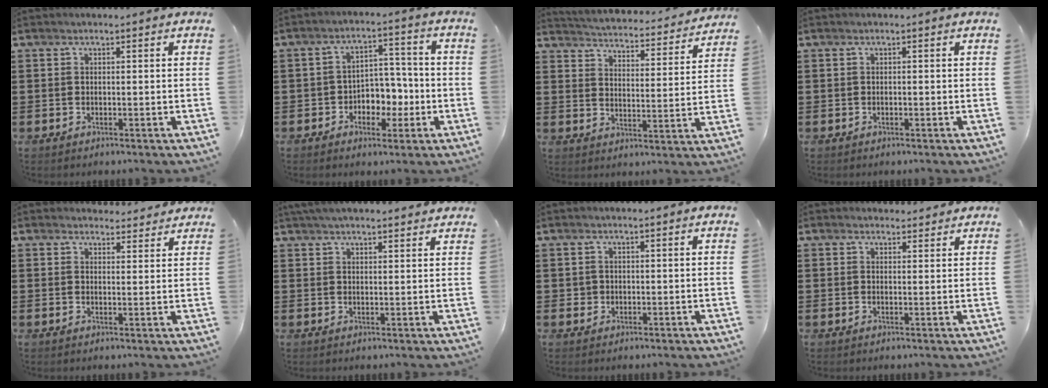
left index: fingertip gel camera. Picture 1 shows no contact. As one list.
[{"total": 4.9, "force": [-1.7, 4.0, 2.4], "torque": [-0.046, 0.008, -0.037]}, {"total": 3.7, "force": [3.7, -0.1, 0.1], "torque": [-0.026, -0.036, 0.057]}, {"total": 0.0}, {"total": 3.1, "force": [2.9, 0.8, 0.2], "torque": [-0.006, -0.012, 0.054]}, {"total": 3.2, "force": [3.1, 0.1, 0.8], "torque": [-0.023, -0.003, 0.060]}, {"total": 1.0, "force": [0.2, 1.0, 0.1], "torque": [-0.005, 0.005, 0.004]}, {"total": 1.7, "force": [1.7, 0.5, 0.1], "torque": [0.003, 0.000, 0.031]}]